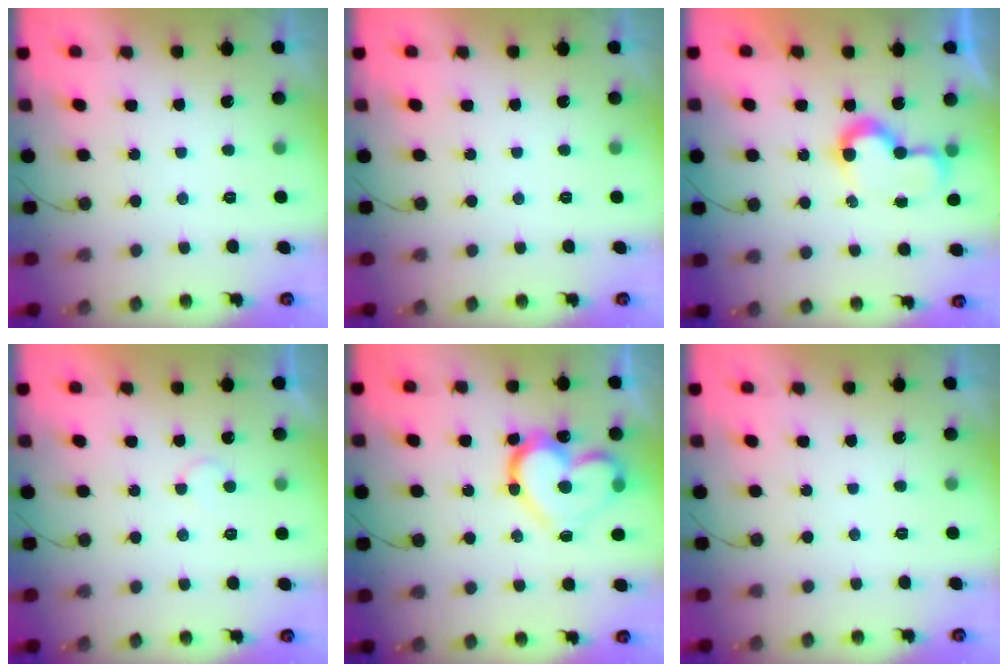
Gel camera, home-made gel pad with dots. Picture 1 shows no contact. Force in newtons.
{"total": 0.0}
{"total": 7.6, "press": 7.6, "slide": 0.2}
{"total": 3.5, "press": 3.5, "slide": 0.3}
{"total": 16.9, "press": 16.8, "slide": 1.3}
{"total": 0.0}